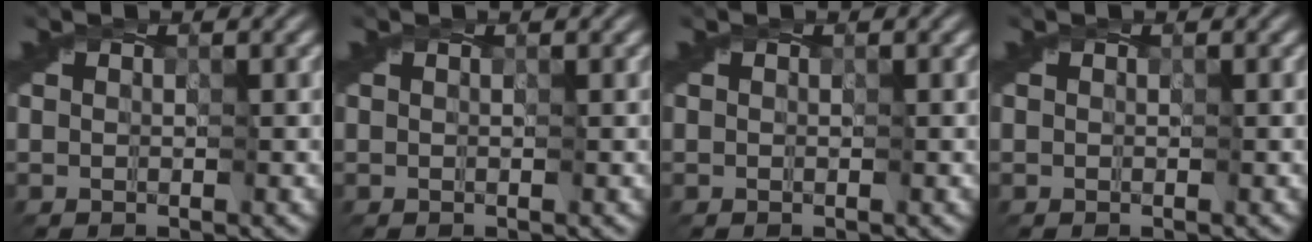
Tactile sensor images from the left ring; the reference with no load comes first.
{"total": 0.0}
{"total": 0.0}
{"total": 0.0}